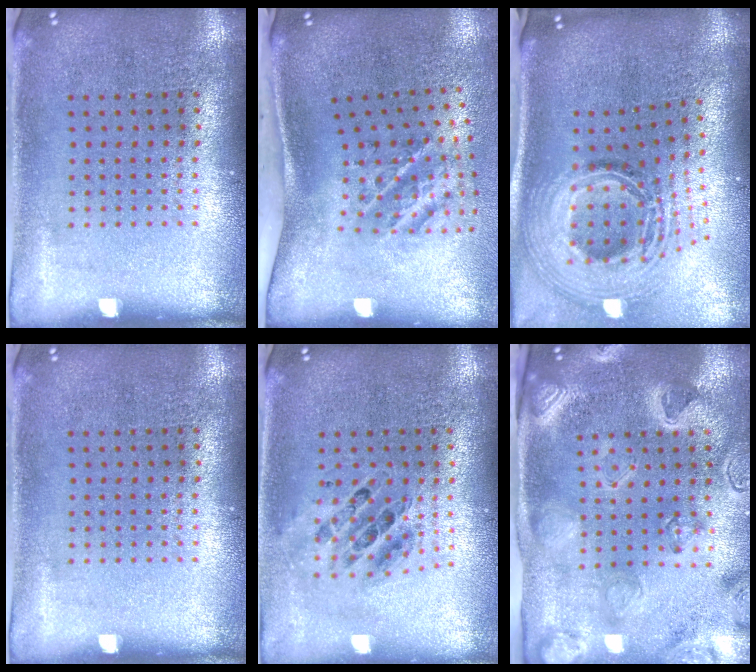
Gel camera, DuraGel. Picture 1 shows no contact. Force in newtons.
{"total": 2.2, "press": 1.2, "slide": 1.8}
{"total": 3.0, "press": 2.0, "slide": 2.2}
{"total": 0.0}
{"total": 0.7, "press": 0.7, "slide": 0.1}
{"total": 3.1, "press": 3.1, "slide": 0.3}